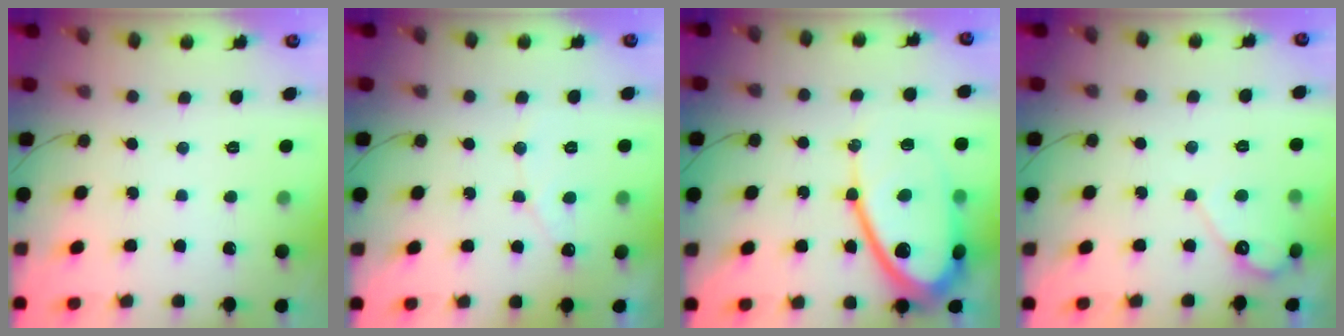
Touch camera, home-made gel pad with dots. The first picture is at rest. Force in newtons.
{"total": 4.7, "press": 4.7, "slide": 0.4}
{"total": 17.8, "press": 17.7, "slide": 1.3}
{"total": 5.6, "press": 5.6, "slide": 0.4}